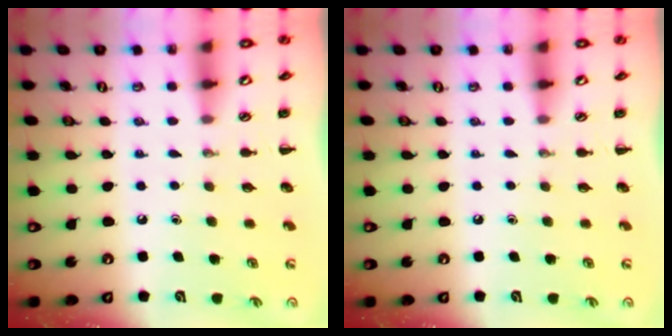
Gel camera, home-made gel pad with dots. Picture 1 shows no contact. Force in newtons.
{"total": 0.0}